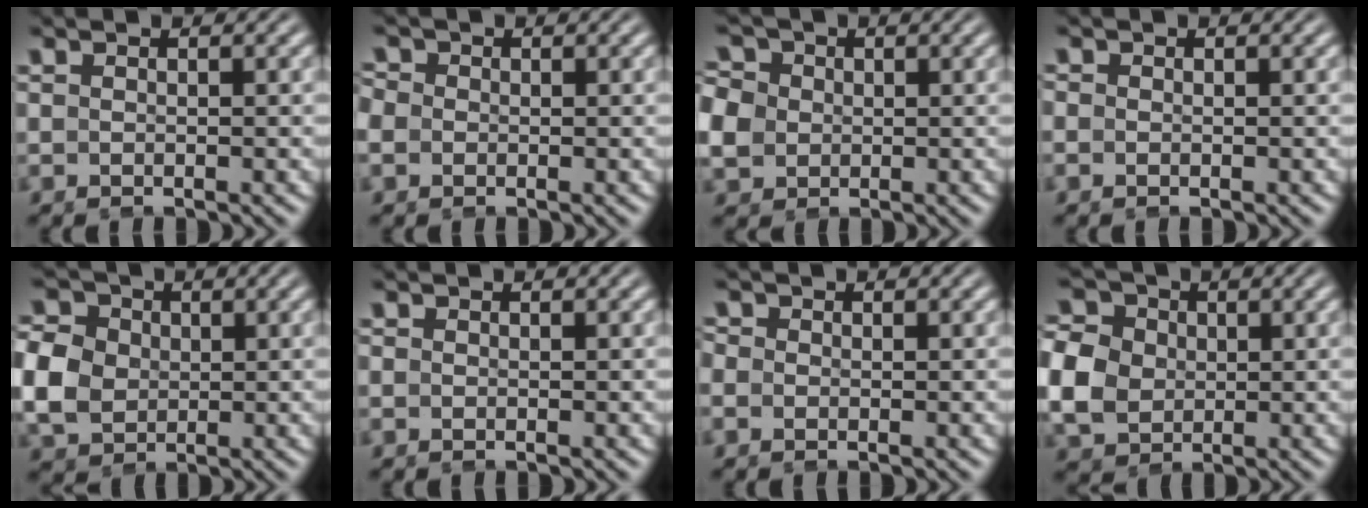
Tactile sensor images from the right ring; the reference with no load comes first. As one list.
[{"total": 3.7, "force": [-0.1, 3.5, 1.2], "torque": [-0.043, -0.004, -0.010]}, {"total": 6.9, "force": [0.8, 6.1, 3.1], "torque": [-0.075, -0.008, 0.009]}, {"total": 1.7, "force": [-0.3, 1.6, 0.5], "torque": [-0.019, -0.002, -0.008]}, {"total": 7.1, "force": [0.8, 6.2, 3.4], "torque": [-0.077, -0.012, 0.015]}, {"total": 1.1, "force": [-0.2, 1.0, 0.3], "torque": [-0.013, -0.004, -0.004]}, {"total": 2.6, "force": [-0.3, 2.5, 0.8], "torque": [-0.025, 0.002, -0.015]}, {"total": 8.2, "force": [0.9, 7.2, 3.9], "torque": [-0.087, -0.010, 0.014]}]